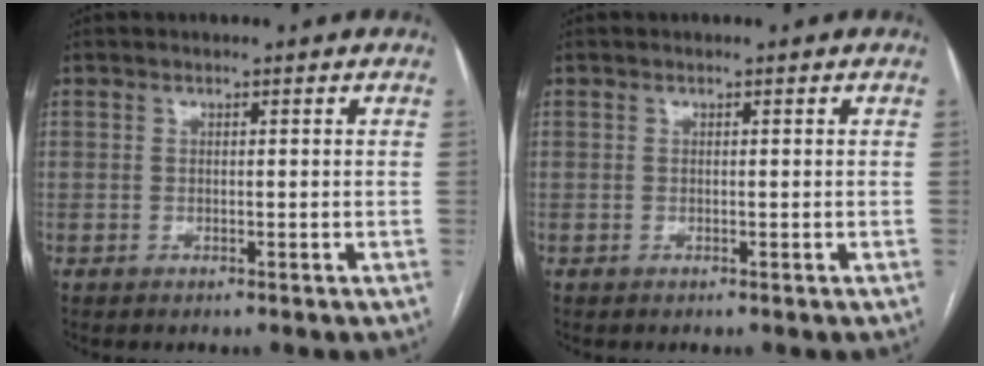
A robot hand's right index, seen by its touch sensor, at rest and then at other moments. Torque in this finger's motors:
{"motor_torque": [0.00, 0.00, 0.00, 0.00]}